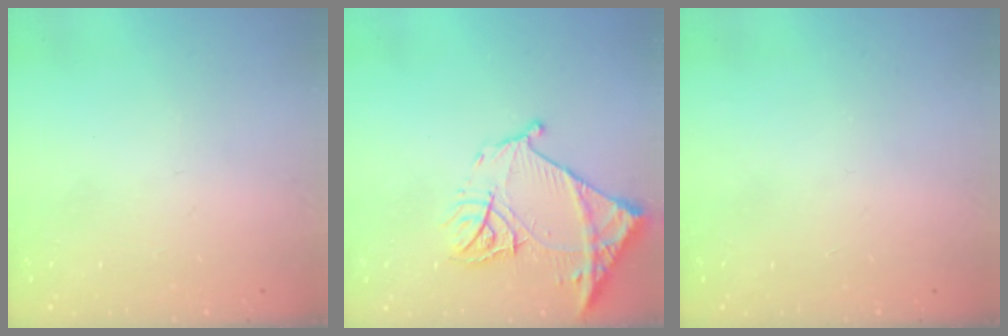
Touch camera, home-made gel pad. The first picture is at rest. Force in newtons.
{"total": 15.0, "press": 14.9, "slide": 1.6}
{"total": 0.0}